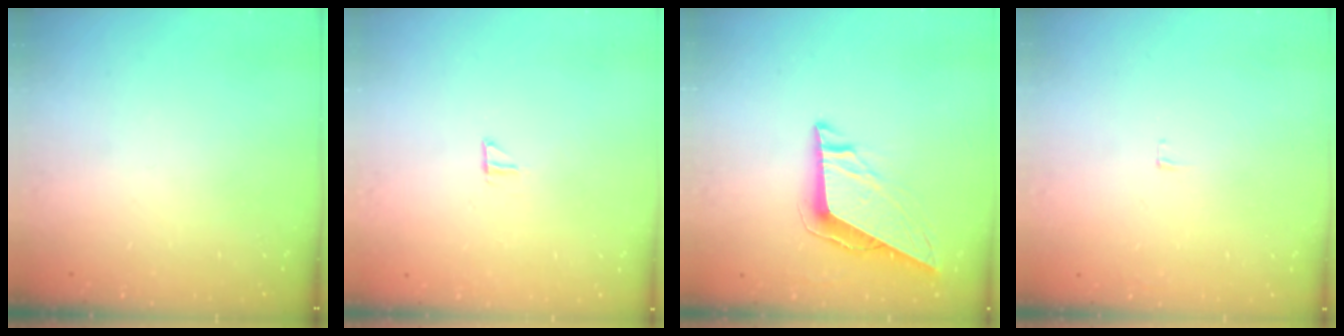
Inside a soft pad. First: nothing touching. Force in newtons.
{"total": 5.4, "press": 5.4, "slide": 0.5}
{"total": 8.8, "press": 8.7, "slide": 1.4}
{"total": 3.9, "press": 3.8, "slide": 0.4}